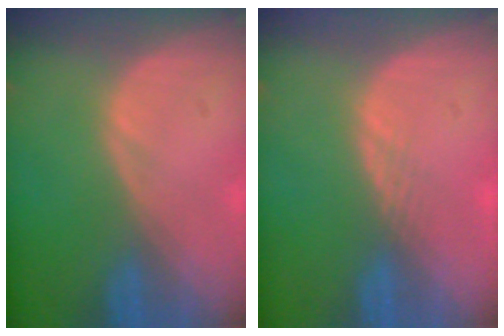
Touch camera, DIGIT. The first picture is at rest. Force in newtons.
{"total": 1.0, "press": 0.8, "slide": 0.5}